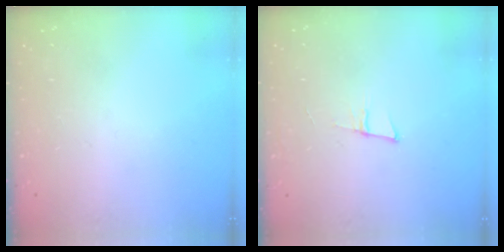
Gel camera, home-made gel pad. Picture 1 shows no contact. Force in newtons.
{"total": 5.4, "press": 4.6, "slide": 2.7}